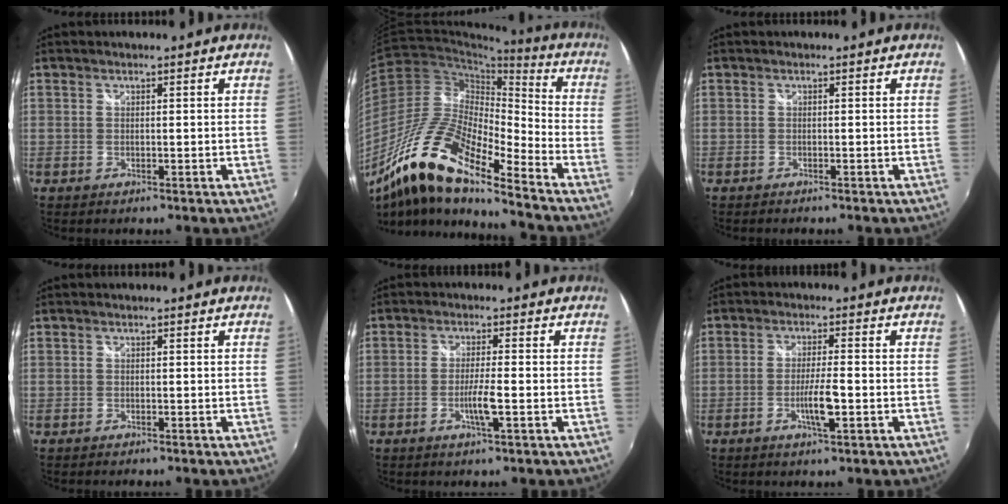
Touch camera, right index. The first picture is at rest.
{"total": 18.7, "force": [-12.6, 4.4, 13.1], "torque": [-0.241, -0.010, -0.253]}
{"total": 1.0, "force": [-1.0, 0.2, 0.2], "torque": [-0.006, -0.010, -0.016]}
{"total": 0.7, "force": [-0.5, 0.4, -0.2], "torque": [-0.001, -0.004, -0.011]}
{"total": 3.9, "force": [-1.5, -0.1, 3.5], "torque": [-0.066, -0.005, -0.029]}
{"total": 4.9, "force": [-1.8, 0.3, 4.5], "torque": [-0.085, -0.005, -0.032]}